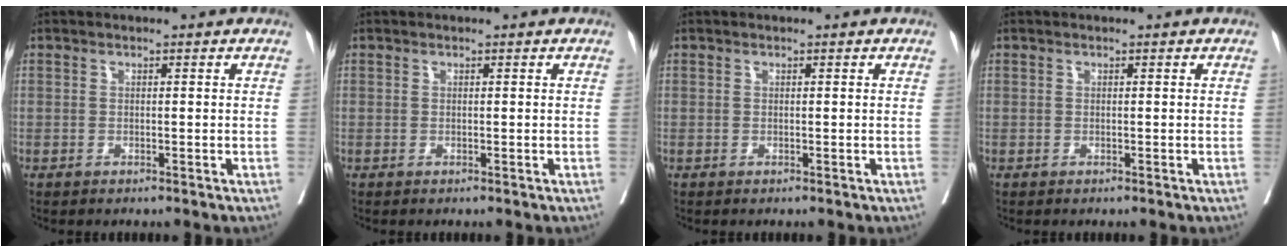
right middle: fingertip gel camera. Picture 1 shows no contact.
{"total": 0.0}
{"total": 0.0}
{"total": 0.0}